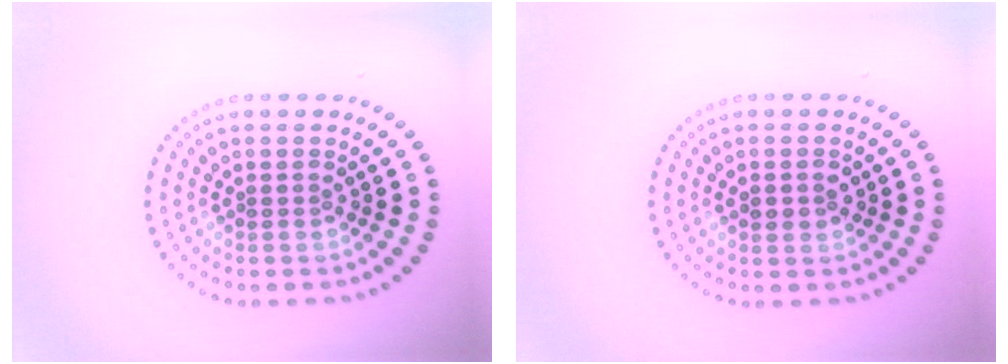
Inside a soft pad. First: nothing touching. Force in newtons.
{"total": 1.5, "press": 1.5, "slide": 0.3}